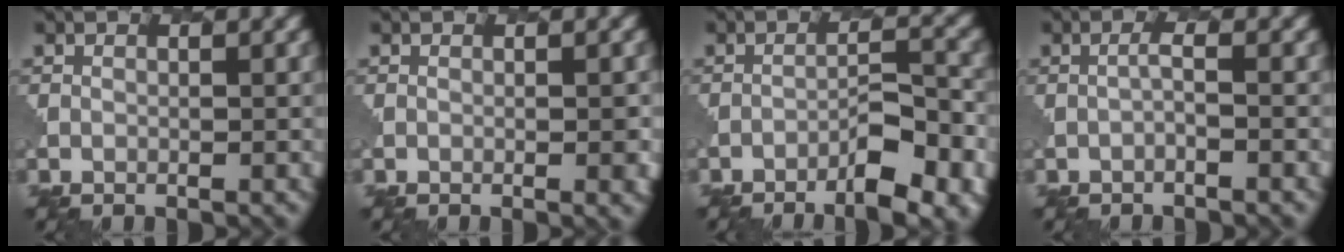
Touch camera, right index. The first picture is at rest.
{"total": 1.5, "force": [-0.2, 0.4, 1.4], "torque": [-0.016, 0.000, 0.001]}
{"total": 5.4, "force": [-3.4, 1.3, 4.0], "torque": [-0.062, 0.008, -0.050]}
{"total": 0.9, "force": [-0.3, 0.1, 0.9], "torque": [-0.017, 0.004, -0.011]}